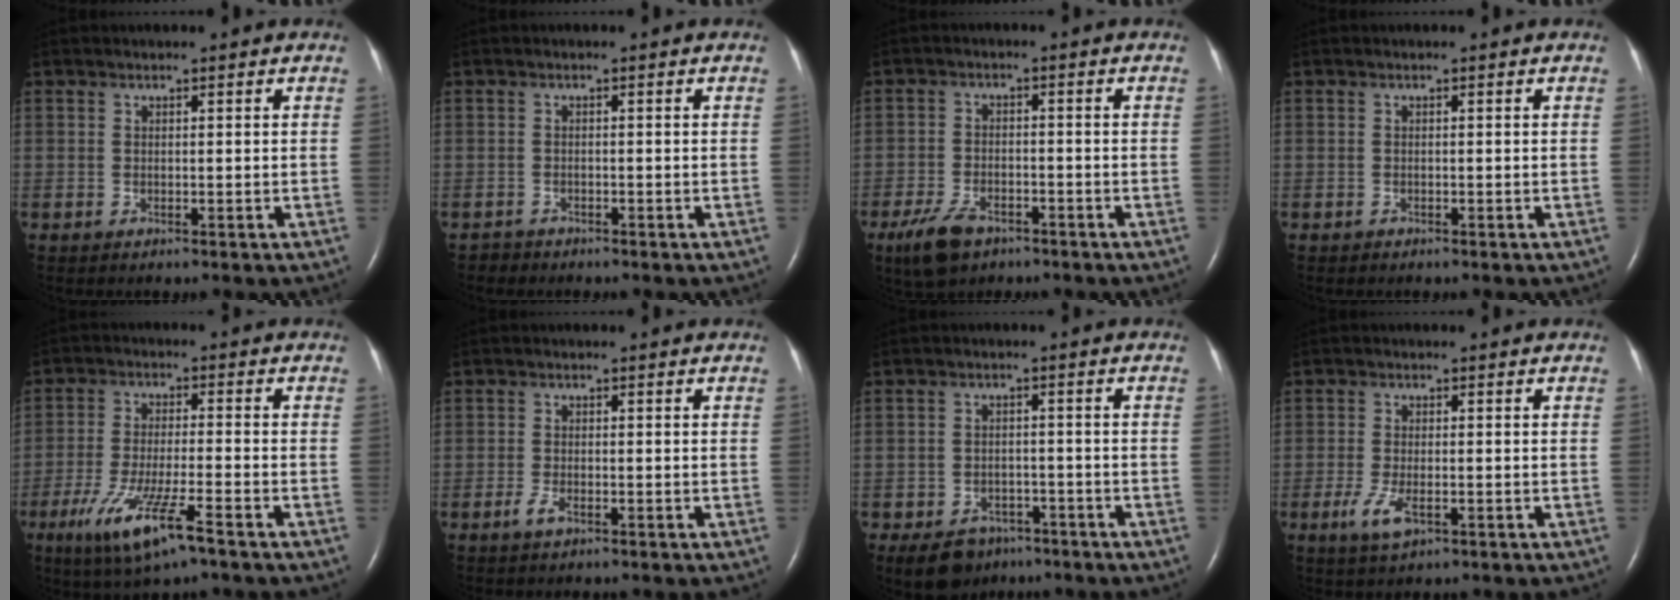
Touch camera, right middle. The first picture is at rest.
{"total": 1.2, "force": [-1.0, 0.5, -0.4], "torque": [0.001, -0.001, -0.020]}
{"total": 6.1, "force": [-4.0, 3.0, 3.5], "torque": [-0.080, -0.006, -0.066]}
{"total": 0.0}
{"total": 10.3, "force": [-5.8, 1.0, 8.4], "torque": [-0.166, -0.025, -0.101]}
{"total": 1.8, "force": [-1.0, 0.6, 1.4], "torque": [-0.036, -0.003, -0.021]}
{"total": 7.4, "force": [-5.2, 4.7, 2.4], "torque": [-0.042, 0.003, -0.074]}
{"total": 4.2, "force": [-1.7, 1.5, 3.5], "torque": [-0.081, -0.008, -0.029]}